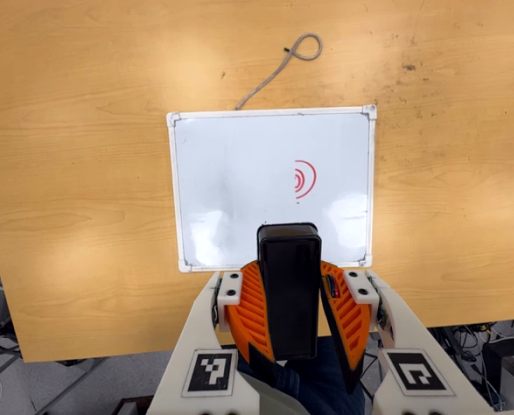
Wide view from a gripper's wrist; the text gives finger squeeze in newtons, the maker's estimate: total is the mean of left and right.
{"total": 9.5, "left": 9.3, "right": 9.6}